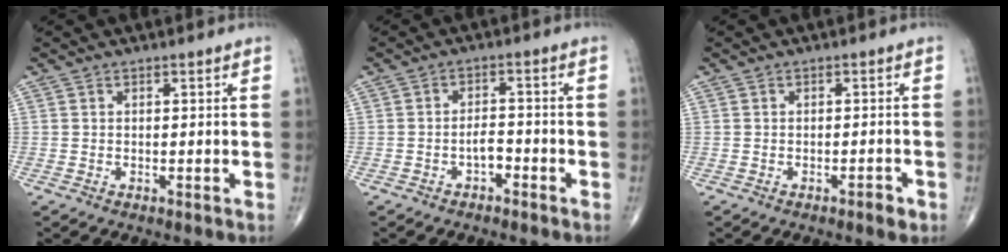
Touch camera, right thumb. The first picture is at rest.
{"total": 3.0, "force": [-1.7, 1.6, 1.8], "torque": [-0.022, 0.020, -0.029]}
{"total": 1.9, "force": [-1.2, 0.6, 1.4], "torque": [-0.021, 0.003, -0.018]}